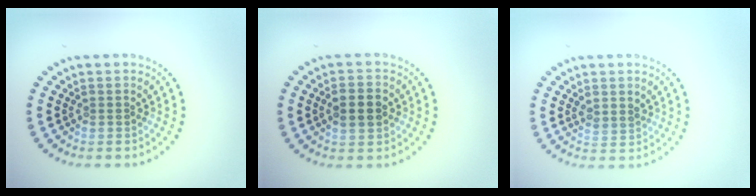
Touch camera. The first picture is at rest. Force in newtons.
{"total": 2.7, "press": 2.7, "slide": 0.2}
{"total": 1.5, "press": 1.3, "slide": 0.8}